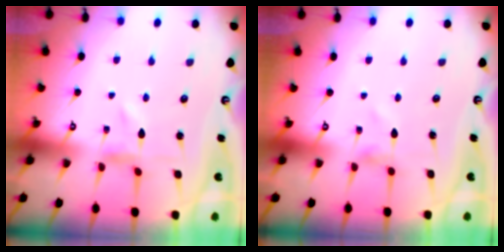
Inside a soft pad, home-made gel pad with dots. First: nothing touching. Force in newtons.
{"total": 1.1, "press": 1.0, "slide": 0.3}